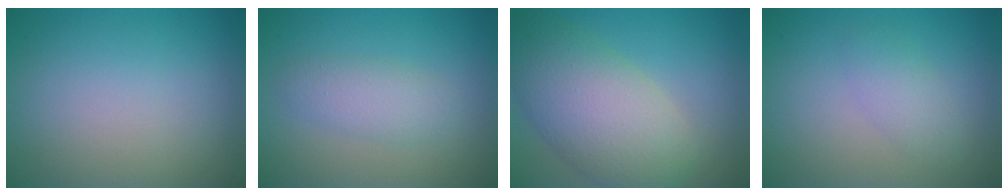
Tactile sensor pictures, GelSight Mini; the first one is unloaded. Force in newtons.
{"total": 2.5, "press": 2.5, "slide": 0.1}
{"total": 8.6, "press": 8.6, "slide": 0.5}
{"total": 2.0, "press": 2.0, "slide": 0.2}